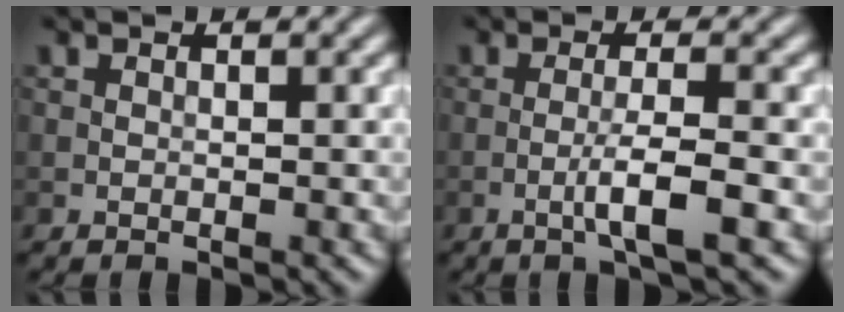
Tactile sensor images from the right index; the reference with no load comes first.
{"total": 3.2, "force": [-1.2, 0.2, 2.9], "torque": [-0.052, 0.007, -0.028]}